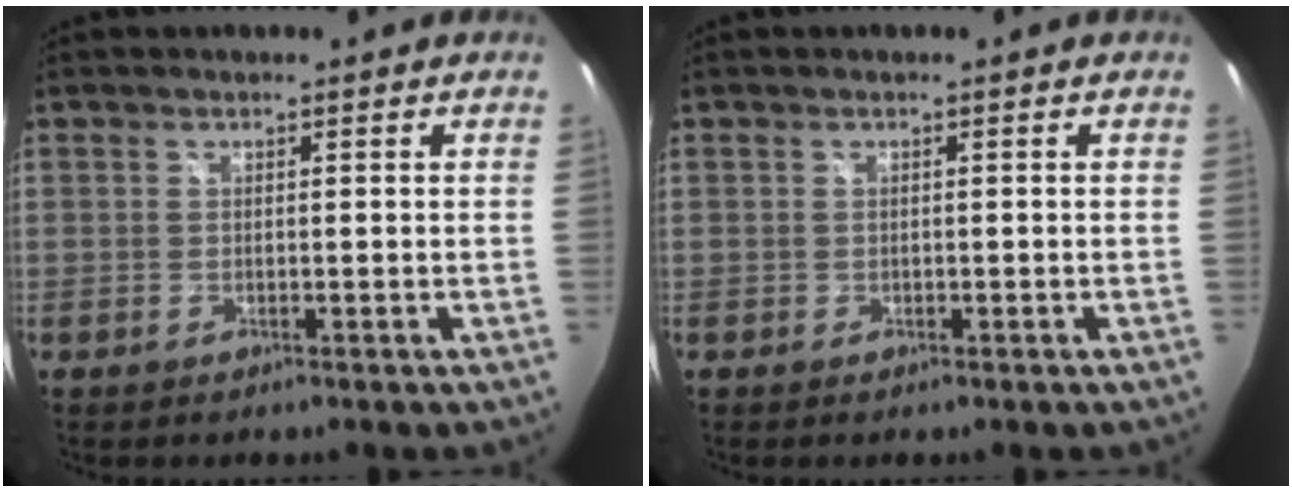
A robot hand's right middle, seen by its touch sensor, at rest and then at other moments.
{"total": 0.0}